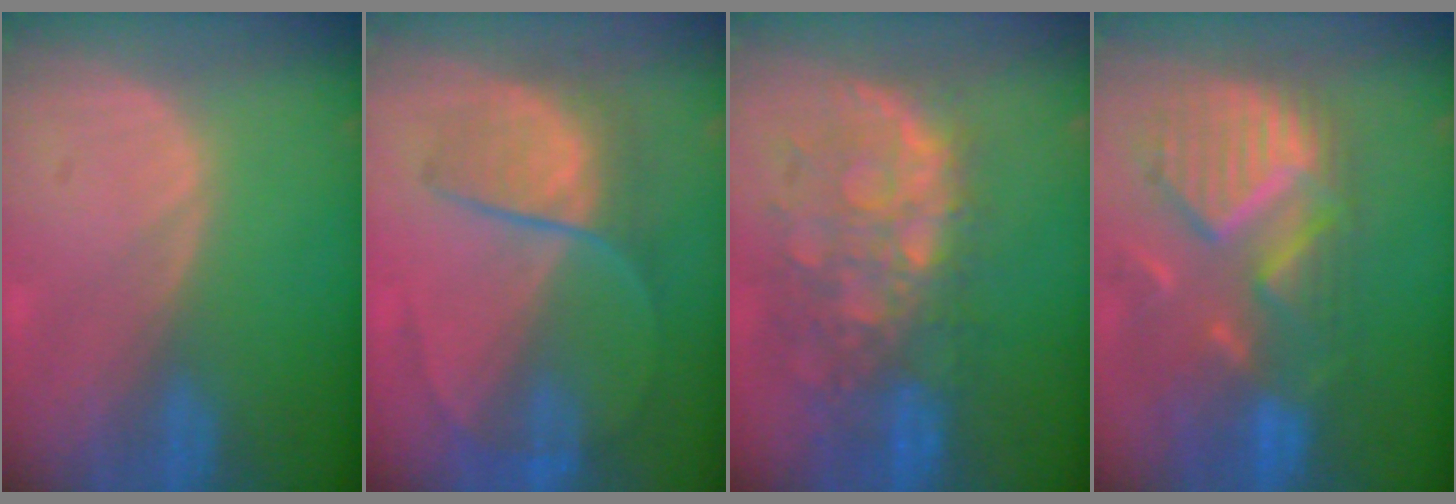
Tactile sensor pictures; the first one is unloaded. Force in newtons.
{"total": 7.1, "press": 6.7, "slide": 2.5}
{"total": 11.1, "press": 9.7, "slide": 5.4}
{"total": 11.8, "press": 10.3, "slide": 5.6}